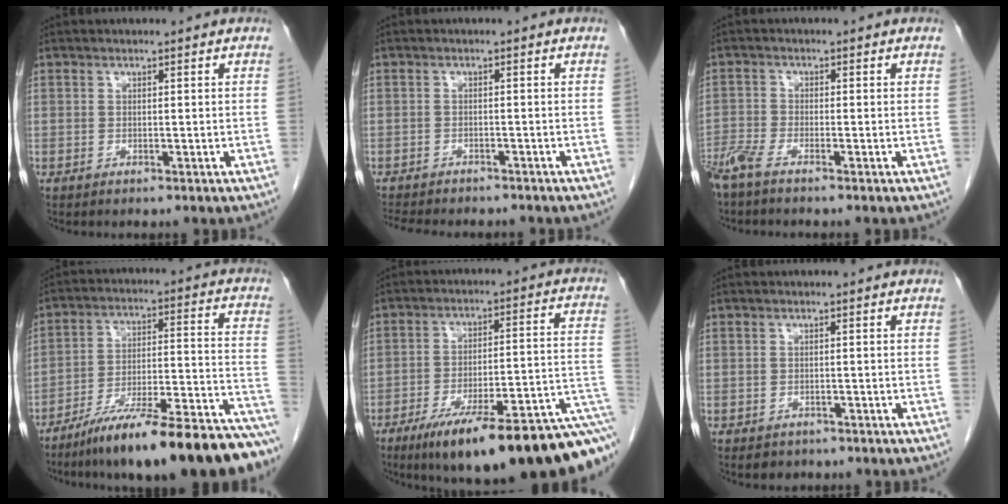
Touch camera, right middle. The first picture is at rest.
{"total": 9.5, "force": [-8.4, 2.6, 3.6], "torque": [-0.062, -0.003, -0.114]}
{"total": 3.6, "force": [-3.0, 0.0, 2.0], "torque": [-0.048, -0.007, -0.068]}
{"total": 24.2, "force": [-19.6, 2.5, 14.0], "torque": [-0.142, 0.021, -0.301]}
{"total": 23.6, "force": [-15.7, 3.2, 17.4], "torque": [-0.168, 0.011, -0.234]}
{"total": 1.9, "force": [-1.4, 1.4, 0.3], "torque": [-0.008, 0.002, -0.016]}